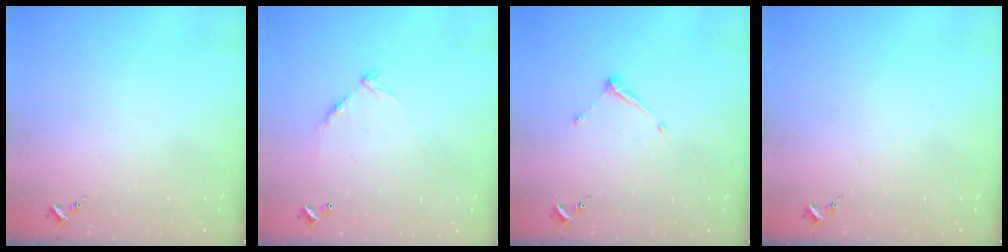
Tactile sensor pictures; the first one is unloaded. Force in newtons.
{"total": 8.8, "press": 8.8, "slide": 0.7}
{"total": 6.6, "press": 6.6, "slide": 0.3}
{"total": 0.0}